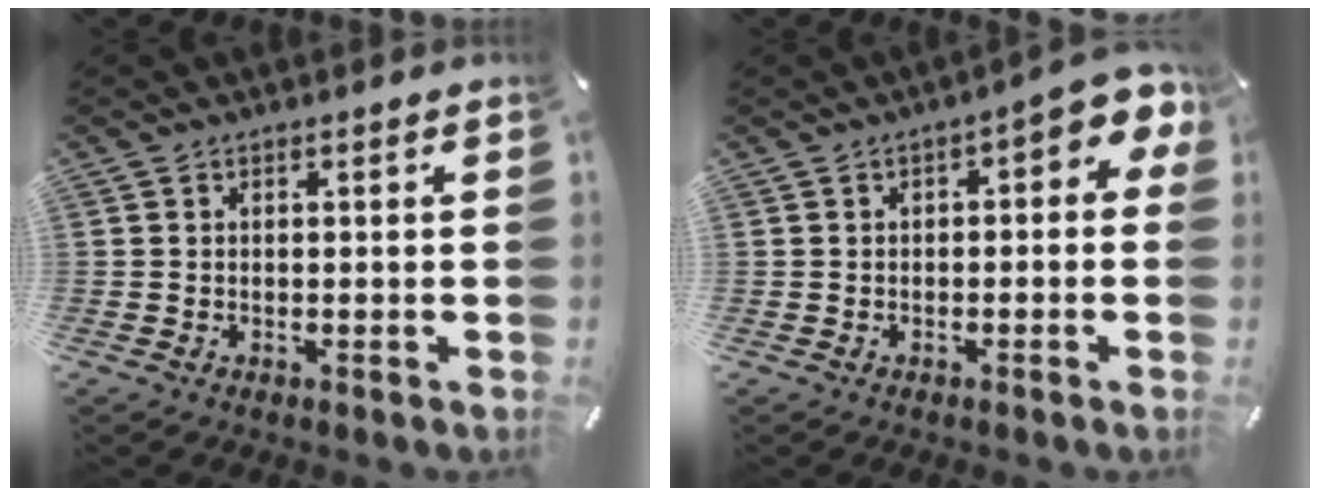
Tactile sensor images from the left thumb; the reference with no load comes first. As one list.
[{"total": 4.9, "force": [0.2, 2.7, 4.1], "torque": [-0.060, 0.004, -0.001]}]